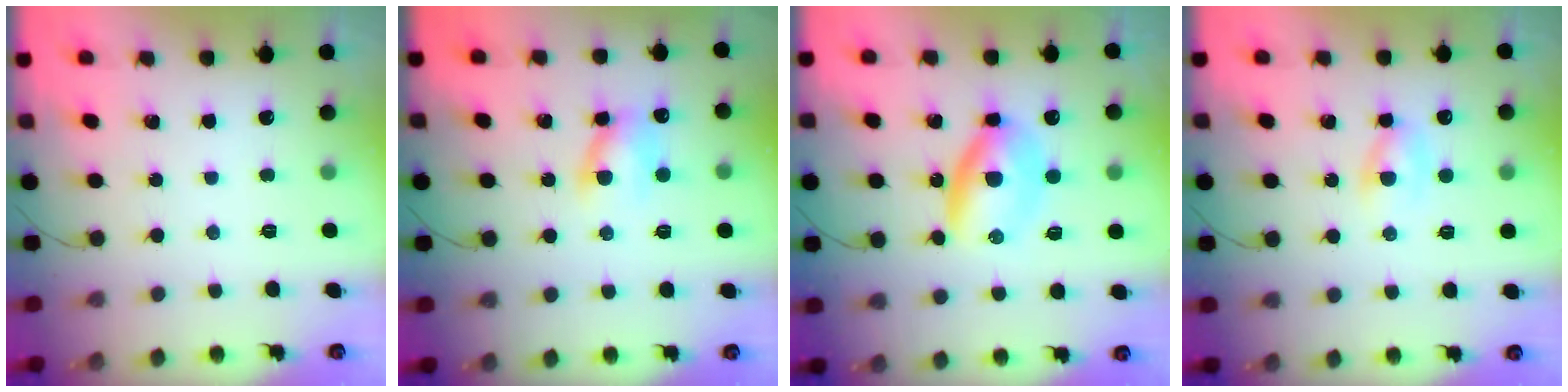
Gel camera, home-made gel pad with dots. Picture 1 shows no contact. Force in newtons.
{"total": 7.6, "press": 7.5, "slide": 0.8}
{"total": 6.7, "press": 6.7, "slide": 0.4}
{"total": 2.5, "press": 2.2, "slide": 1.1}